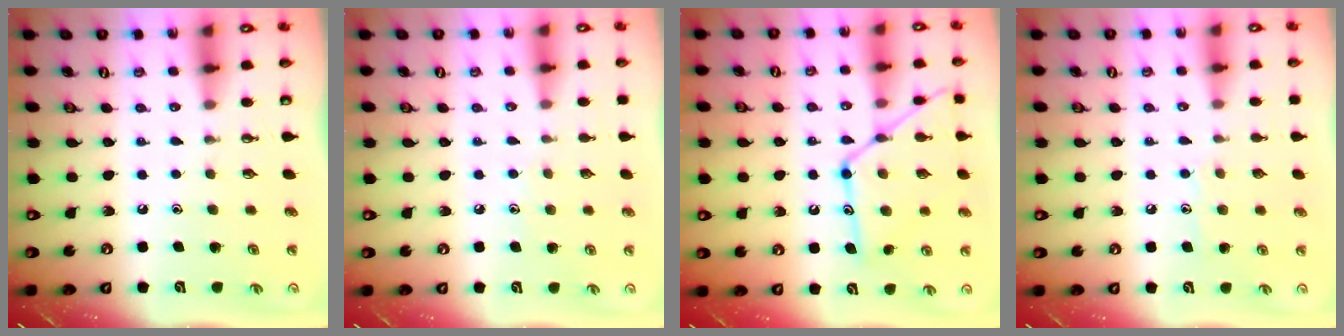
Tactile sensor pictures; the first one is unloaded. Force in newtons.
{"total": 3.6, "press": 3.6, "slide": 0.3}
{"total": 16.5, "press": 16.5, "slide": 1.3}
{"total": 6.9, "press": 6.9, "slide": 0.7}